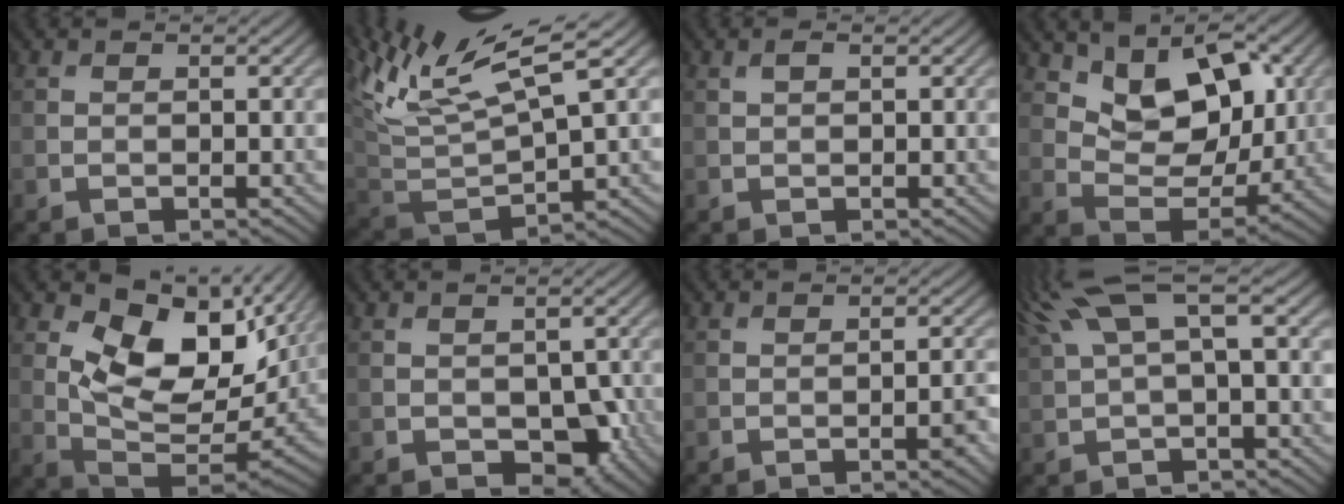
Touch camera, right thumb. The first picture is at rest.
{"total": 12.2, "force": [7.6, 3.2, 9.0], "torque": [-0.206, 0.016, 0.147]}
{"total": 1.0, "force": [0.5, 0.4, 0.8], "torque": [-0.021, 0.002, 0.010]}
{"total": 10.7, "force": [5.0, 6.0, 7.2], "torque": [-0.142, -0.013, 0.086]}
{"total": 14.2, "force": [4.8, 7.4, 11.1], "torque": [-0.194, -0.017, 0.093]}
{"total": 5.3, "force": [-1.8, 3.3, 3.8], "torque": [-0.052, -0.017, -0.019]}
{"total": 2.2, "force": [-0.8, 0.4, 2.0], "torque": [-0.027, 0.005, -0.013]}
{"total": 8.0, "force": [3.1, 2.1, 7.1], "torque": [-0.145, 0.032, 0.061]}